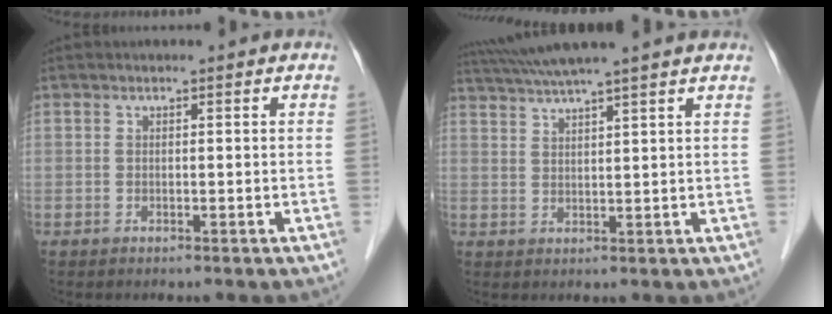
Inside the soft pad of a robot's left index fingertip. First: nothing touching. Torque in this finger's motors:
{"motor_torque": [0.22, -0.36, 0.19, 0.13]}